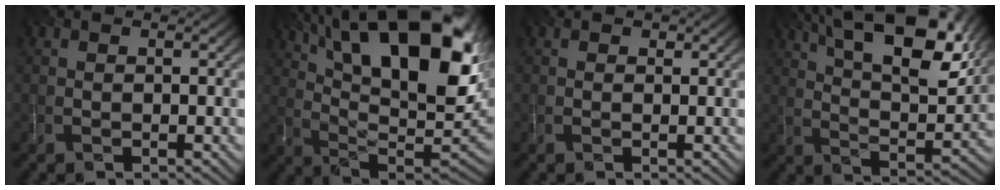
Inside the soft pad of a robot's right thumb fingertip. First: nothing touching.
{"total": 21.2, "force": [9.8, 8.8, 16.6], "torque": [-0.267, 0.031, 0.148]}
{"total": 0.6, "force": [0.3, 0.5, 0.2], "torque": [-0.002, -0.002, 0.002]}
{"total": 16.9, "force": [9.8, 6.3, 12.3], "torque": [-0.201, 0.006, 0.156]}